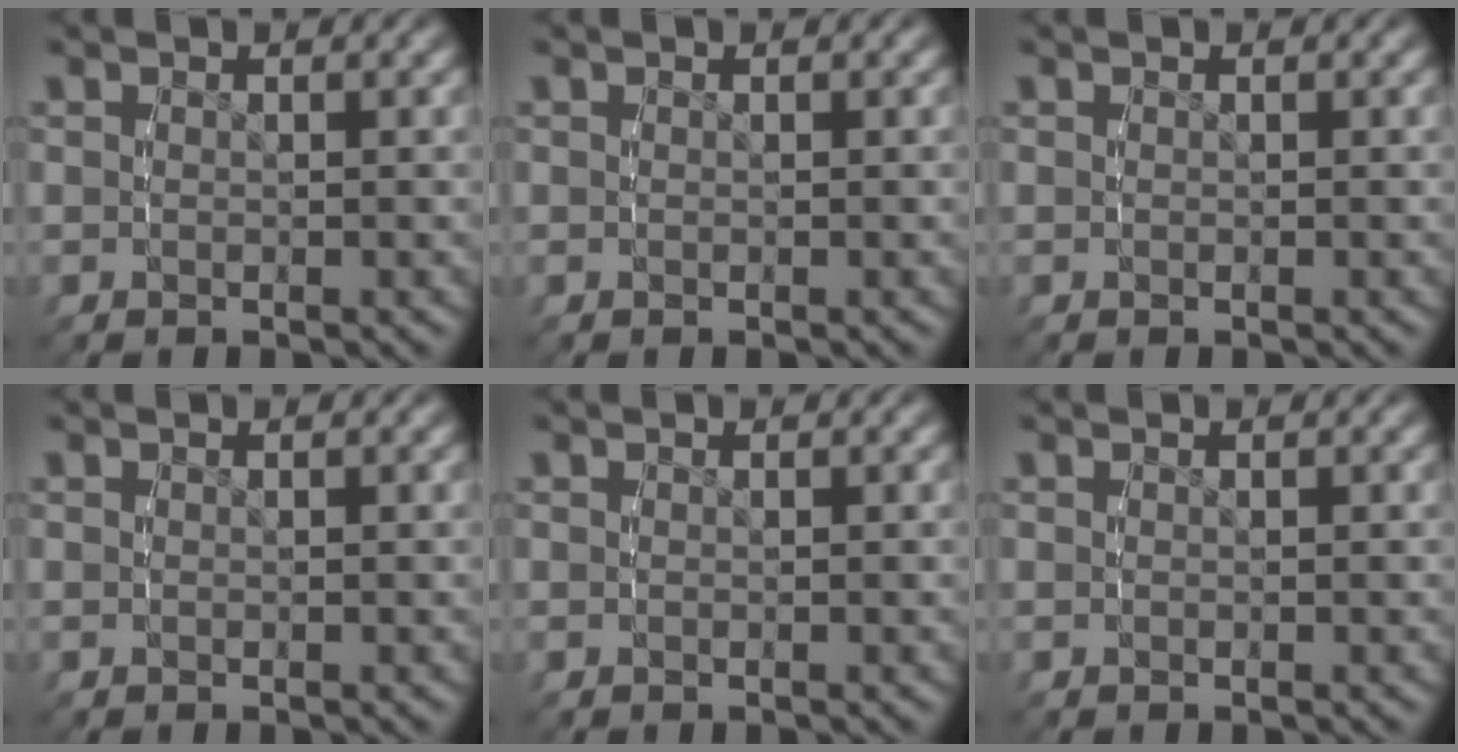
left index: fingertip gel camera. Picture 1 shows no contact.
{"total": 0.0}
{"total": 0.0}
{"total": 0.0}
{"total": 0.0}
{"total": 0.0}